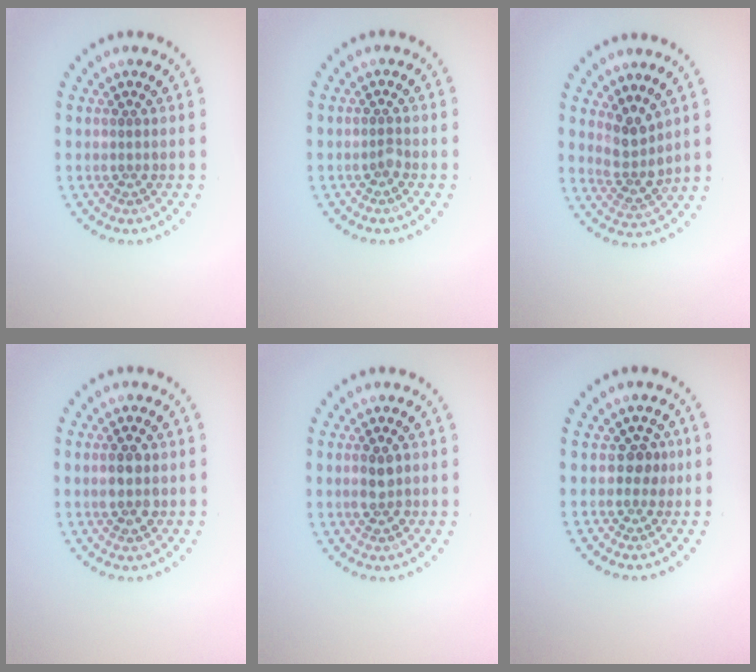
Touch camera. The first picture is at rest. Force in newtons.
{"total": 0.8, "press": 0.5, "slide": 0.6}
{"total": 2.9, "press": 2.3, "slide": 1.7}
{"total": 3.0, "press": 3.0, "slide": 0.2}
{"total": 1.9, "press": 1.9, "slide": 0.4}
{"total": 1.4, "press": 1.3, "slide": 0.7}